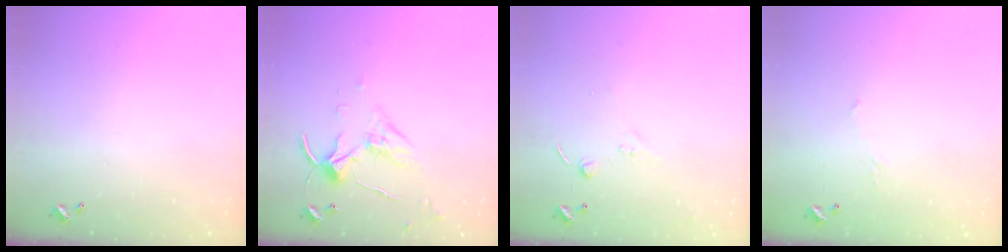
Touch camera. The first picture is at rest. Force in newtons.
{"total": 4.6, "press": 4.5, "slide": 0.7}
{"total": 7.1, "press": 7.1, "slide": 0.6}
{"total": 5.4, "press": 5.4, "slide": 0.8}